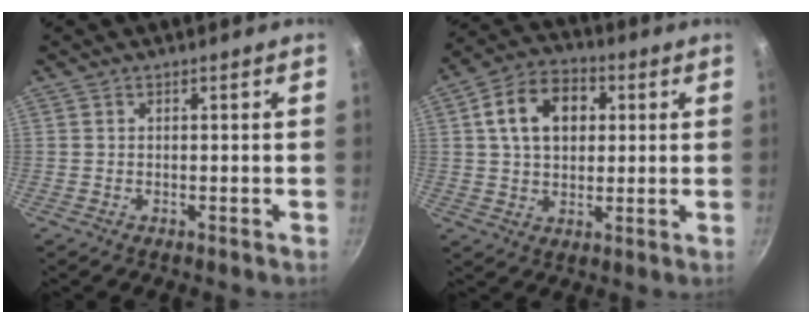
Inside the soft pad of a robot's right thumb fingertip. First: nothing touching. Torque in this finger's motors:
{"motor_torque": [-1.06, 1.13, 0.95, 0.51, 0.20]}